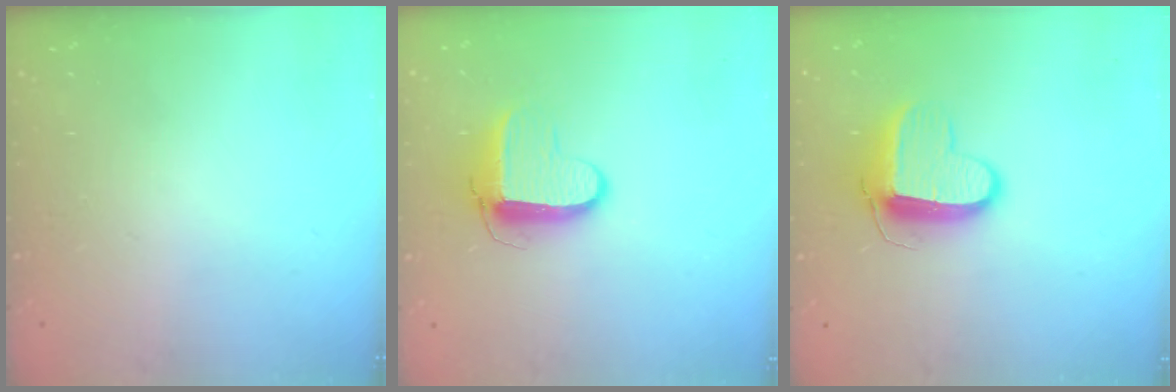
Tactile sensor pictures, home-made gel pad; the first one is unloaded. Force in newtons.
{"total": 8.9, "press": 8.9, "slide": 0.9}
{"total": 10.3, "press": 10.2, "slide": 1.3}